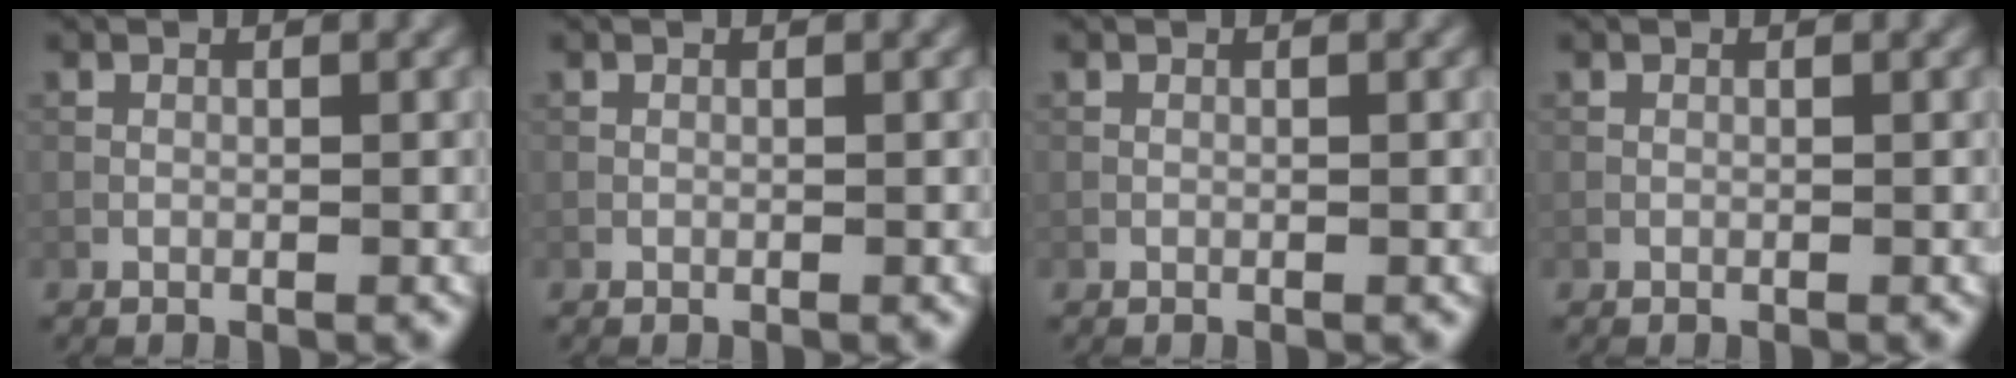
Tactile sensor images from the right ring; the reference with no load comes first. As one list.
[{"total": 0.0}, {"total": 0.0}, {"total": 0.0}]